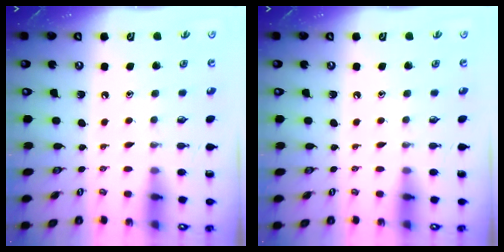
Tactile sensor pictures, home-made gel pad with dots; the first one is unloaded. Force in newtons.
{"total": 0.0}